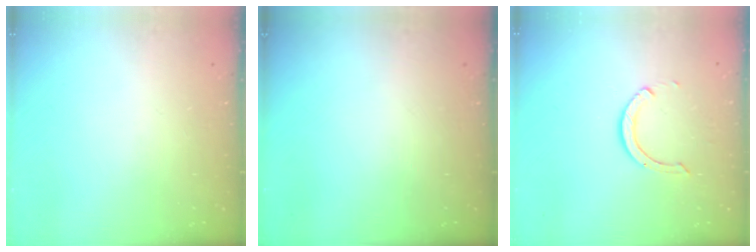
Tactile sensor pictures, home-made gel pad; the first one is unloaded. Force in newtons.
{"total": 0.0}
{"total": 7.0, "press": 6.9, "slide": 0.8}